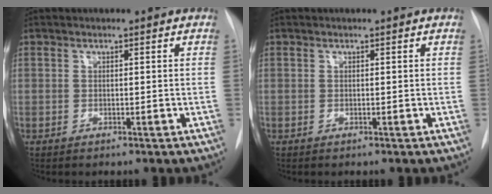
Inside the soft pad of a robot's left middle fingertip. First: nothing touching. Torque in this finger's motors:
{"motor_torque": [0.00, 0.00, 0.00, 0.00]}